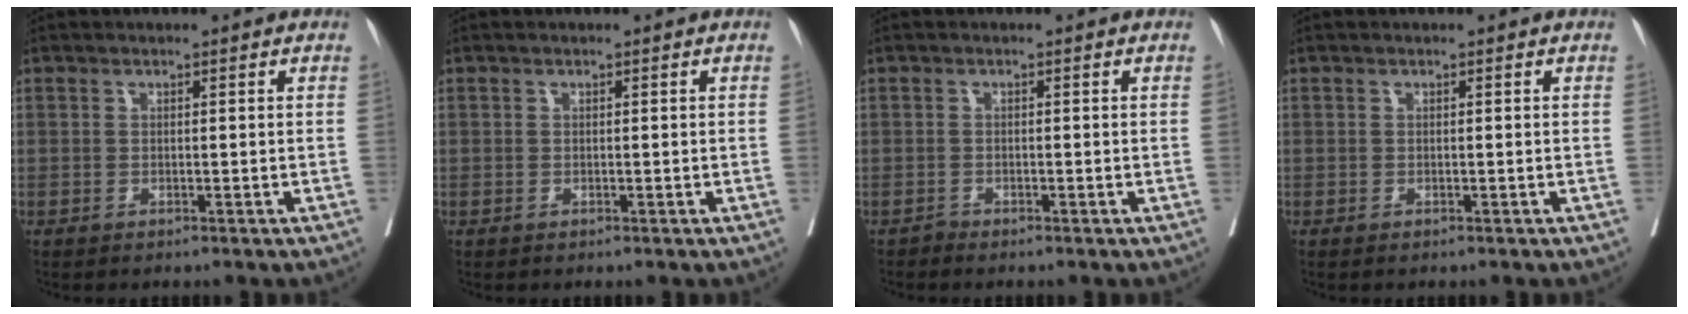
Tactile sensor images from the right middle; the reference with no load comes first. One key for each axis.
{"total": 0.0}
{"total": 0.6, "fx": -0.5, "fy": -0.1, "fz": -0.1, "tx": -0.001, "ty": -0.003, "tz": -0.011}
{"total": 0.0}